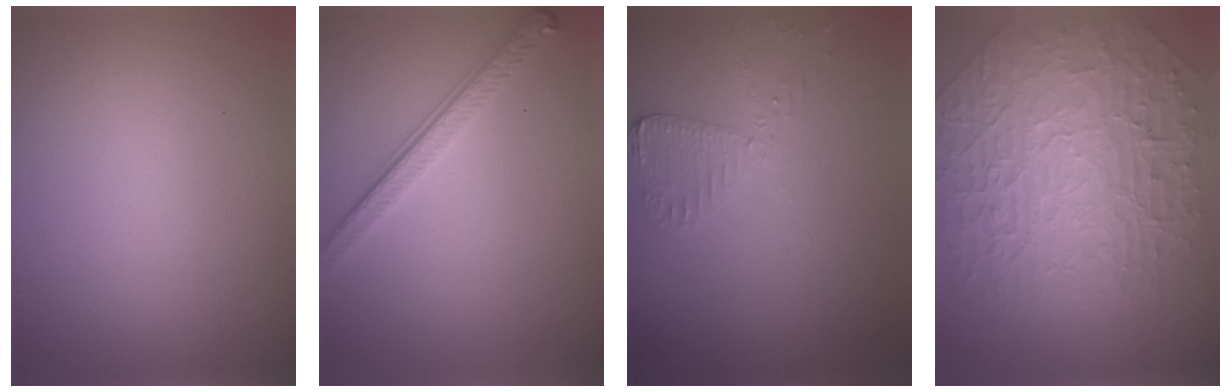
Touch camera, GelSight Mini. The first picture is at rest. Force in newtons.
{"total": 3.8, "press": 2.7, "slide": 2.6}
{"total": 2.4, "press": 2.4, "slide": 0.2}
{"total": 10.2, "press": 6.6, "slide": 7.7}